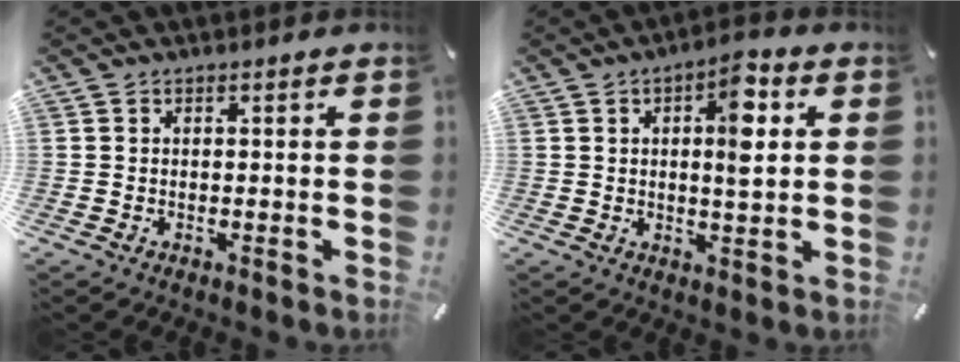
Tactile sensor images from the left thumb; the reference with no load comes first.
{"total": 8.3, "force": [2.4, 3.1, 7.4], "torque": [-0.097, -0.013, 0.031]}